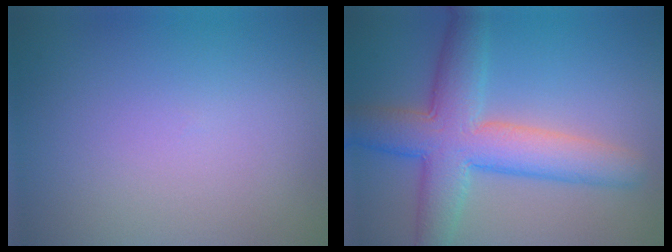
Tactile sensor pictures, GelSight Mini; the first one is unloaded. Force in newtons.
{"total": 8.5, "press": 8.5, "slide": 0.4}